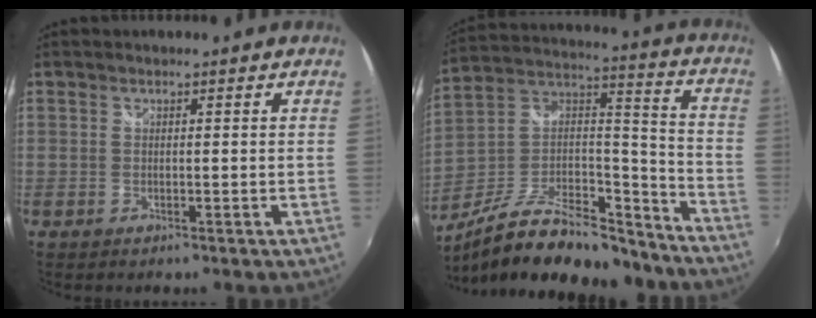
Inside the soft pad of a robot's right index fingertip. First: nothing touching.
{"total": 25.0, "force": [-18.7, 9.0, 14.0], "torque": [-0.249, 0.019, -0.289]}